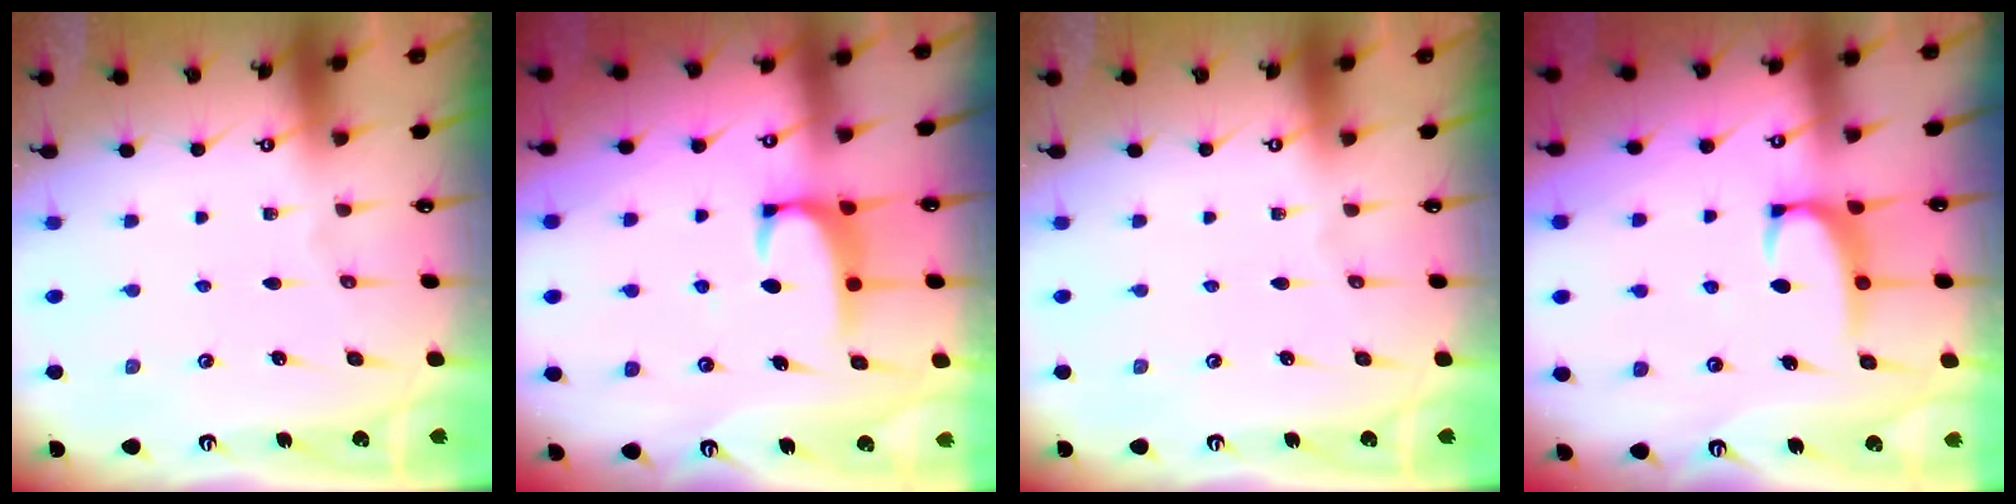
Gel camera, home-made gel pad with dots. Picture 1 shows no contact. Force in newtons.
{"total": 2.0, "press": 1.9, "slide": 0.3}
{"total": 0.0}
{"total": 2.2, "press": 2.1, "slide": 0.6}